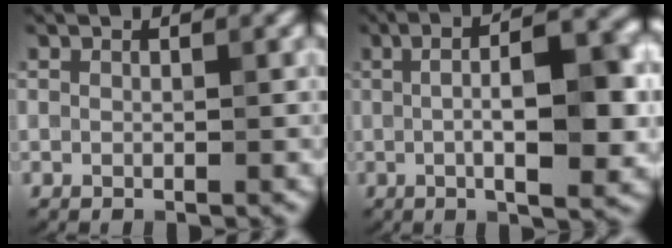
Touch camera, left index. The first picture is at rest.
{"total": 9.3, "force": [0.2, 2.7, 8.9], "torque": [-0.123, 0.007, -0.001]}